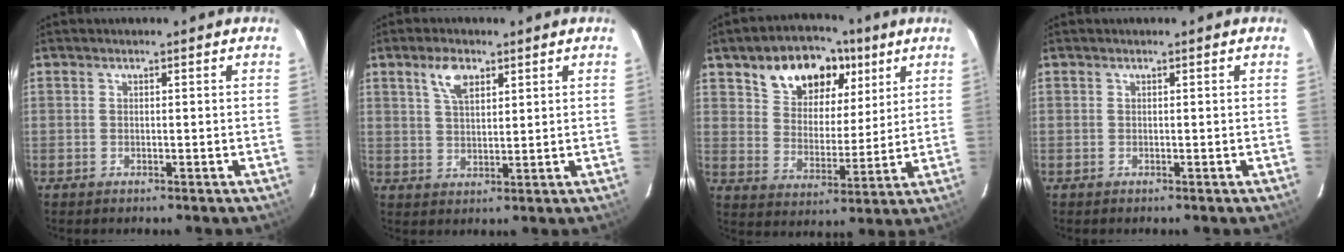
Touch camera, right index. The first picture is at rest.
{"total": 5.3, "force": [3.0, 2.5, 3.5], "torque": [-0.064, 0.009, 0.057]}
{"total": 15.7, "force": [8.9, 9.7, 8.6], "torque": [-0.165, 0.043, 0.156]}
{"total": 0.0}